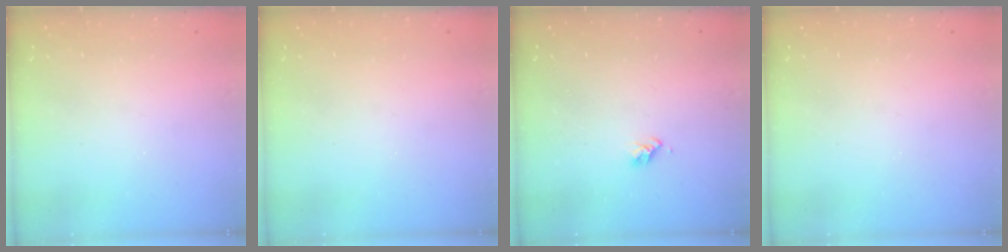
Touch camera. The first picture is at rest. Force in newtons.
{"total": 0.0}
{"total": 2.7, "press": 2.7, "slide": 0.2}
{"total": 0.0}